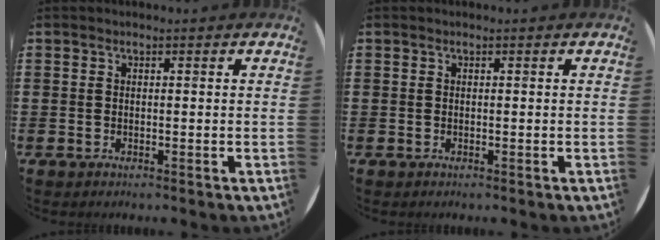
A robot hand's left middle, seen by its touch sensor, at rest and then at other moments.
{"total": 0.0}